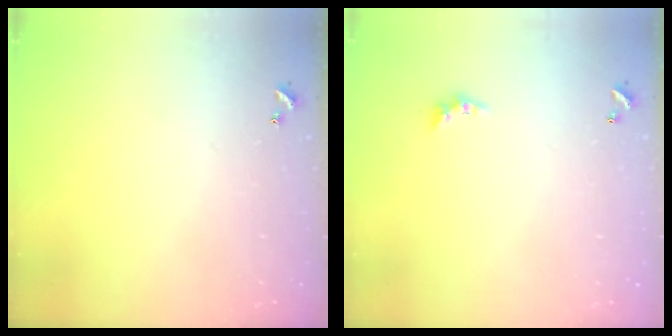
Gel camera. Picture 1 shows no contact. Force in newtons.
{"total": 1.3, "press": 1.2, "slide": 0.6}